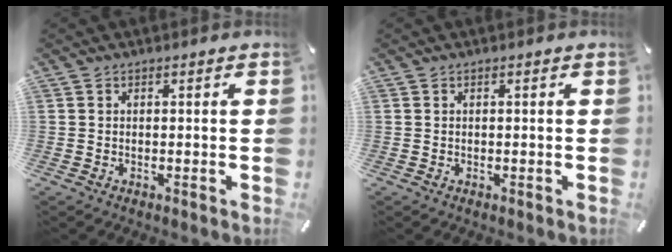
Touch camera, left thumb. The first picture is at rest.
{"total": 0.0}